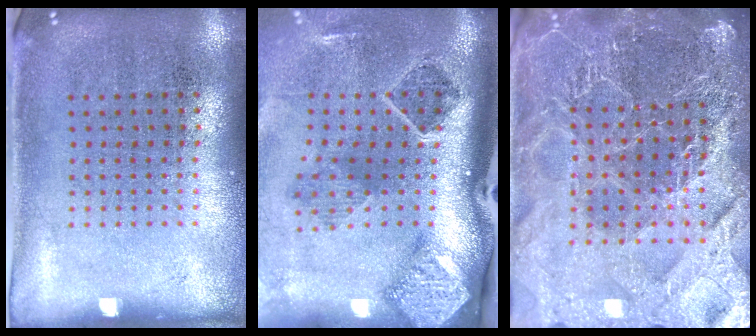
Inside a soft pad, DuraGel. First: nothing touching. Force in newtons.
{"total": 2.9, "press": 1.9, "slide": 2.2}
{"total": 5.8, "press": 5.0, "slide": 2.8}